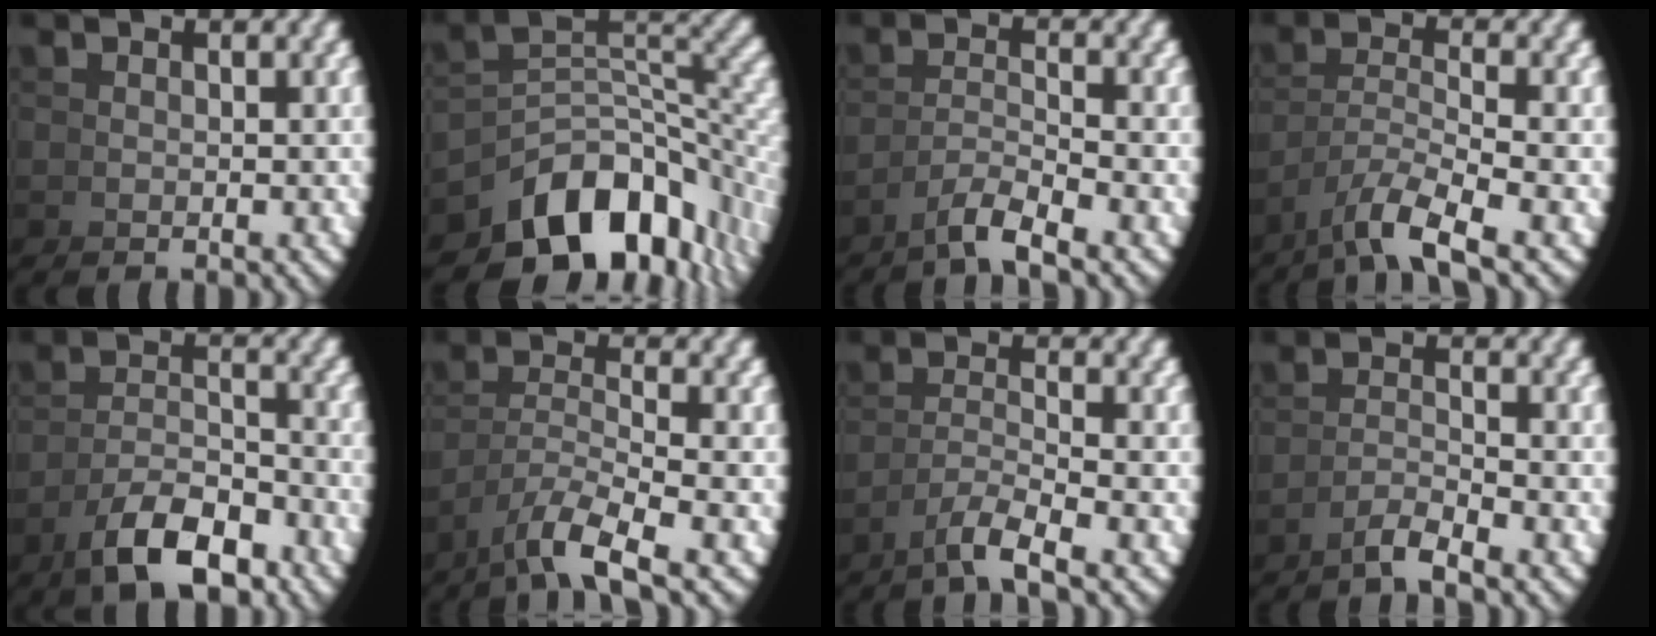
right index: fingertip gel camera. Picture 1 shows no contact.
{"total": 12.3, "force": [-4.2, 7.1, 9.2], "torque": [-0.145, -0.043, -0.039]}
{"total": 2.7, "force": [-1.9, -0.1, 1.9], "torque": [-0.024, 0.002, -0.034]}
{"total": 4.3, "force": [-1.8, 1.7, 3.5], "torque": [-0.067, -0.016, -0.021]}
{"total": 5.7, "force": [-3.5, 2.1, 3.9], "torque": [-0.056, -0.011, -0.050]}
{"total": 4.3, "force": [-1.8, 1.7, 3.5], "torque": [-0.069, -0.017, -0.020]}
{"total": 2.9, "force": [-1.8, -0.1, 2.3], "torque": [-0.042, -0.005, -0.025]}
{"total": 2.2, "force": [-1.7, -0.9, 1.1], "torque": [-0.008, 0.005, -0.034]}